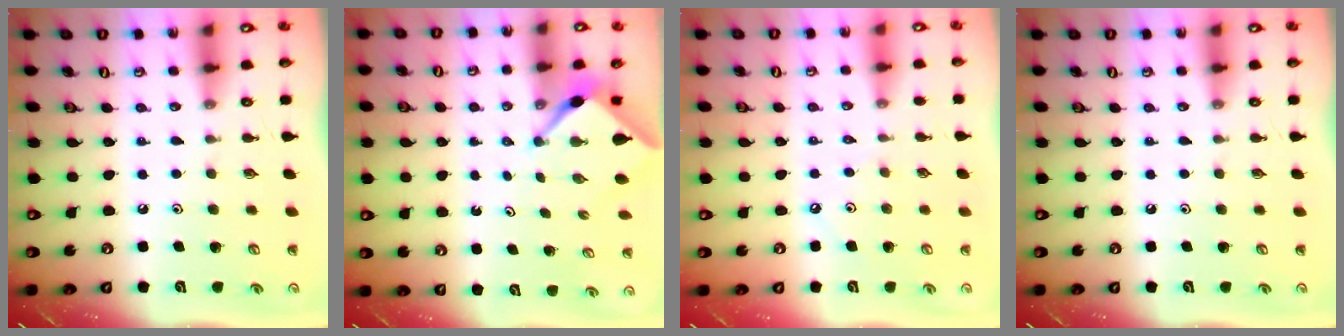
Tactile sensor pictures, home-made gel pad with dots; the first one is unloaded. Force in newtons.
{"total": 2.3, "press": 2.3, "slide": 0.3}
{"total": 1.7, "press": 1.7, "slide": 0.4}
{"total": 0.0}